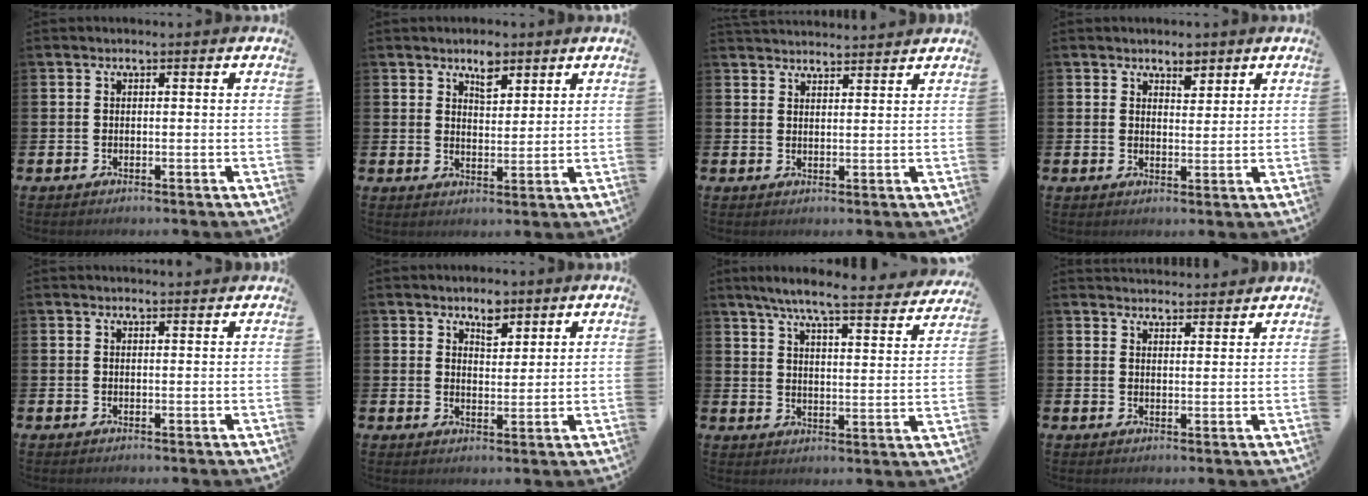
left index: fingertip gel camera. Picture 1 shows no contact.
{"total": 4.2, "force": [3.5, 1.8, 1.3], "torque": [-0.014, -0.013, 0.060]}
{"total": 3.0, "force": [3.0, 0.1, -0.1], "torque": [-0.003, -0.016, 0.055]}
{"total": 3.3, "force": [2.9, 1.4, 0.7], "torque": [-0.001, -0.012, 0.049]}
{"total": 1.2, "force": [1.2, 0.0, 0.1], "torque": [0.006, -0.005, 0.020]}
{"total": 4.0, "force": [3.4, 1.9, 0.8], "torque": [-0.006, -0.011, 0.059]}
{"total": 7.0, "force": [6.3, 0.2, 3.2], "torque": [-0.080, -0.042, 0.103]}
{"total": 3.3, "force": [3.2, 0.5, -0.2], "torque": [-0.002, -0.019, 0.060]}